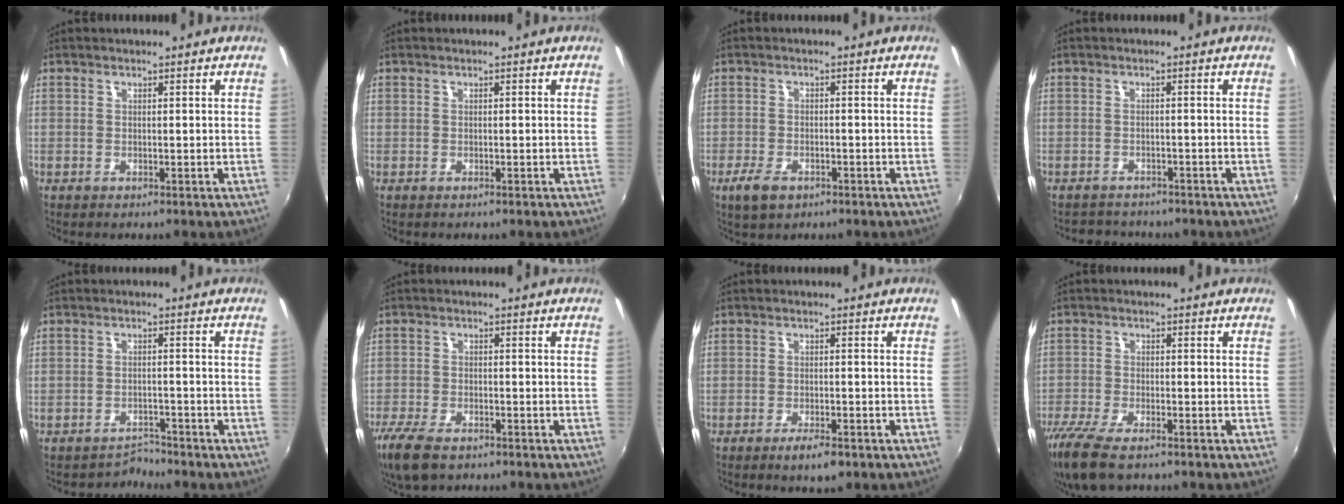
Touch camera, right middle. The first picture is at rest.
{"total": 0.0}
{"total": 4.9, "force": [-3.0, 2.4, 3.1], "torque": [-0.079, -0.010, -0.052]}
{"total": 5.3, "force": [-4.8, 2.0, 1.0], "torque": [-0.029, -0.004, -0.070]}
{"total": 2.8, "force": [-2.6, 0.5, -0.8], "torque": [0.013, 0.008, -0.043]}
{"total": 8.8, "force": [-6.3, 3.5, 5.0], "torque": [-0.135, -0.026, -0.121]}
{"total": 3.8, "force": [-2.4, 1.1, 2.7], "torque": [-0.056, -0.005, -0.041]}
{"total": 11.0, "force": [-8.2, 3.3, 6.6], "torque": [-0.159, -0.044, -0.153]}